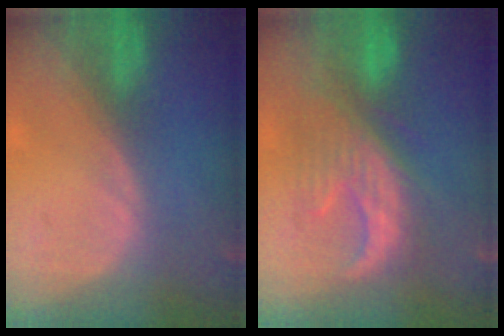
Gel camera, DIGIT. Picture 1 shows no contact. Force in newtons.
{"total": 9.1, "press": 9.1, "slide": 0.5}